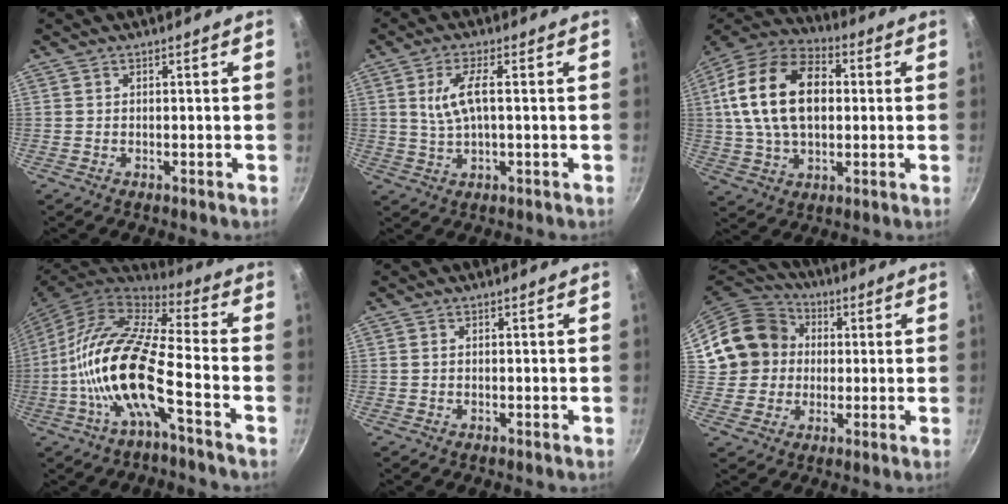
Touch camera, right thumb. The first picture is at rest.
{"total": 6.5, "force": [0.9, 2.0, 6.1], "torque": [-0.130, 0.005, 0.021]}
{"total": 21.0, "force": [2.8, 13.4, 15.9], "torque": [-0.270, 0.024, 0.037]}
{"total": 17.9, "force": [-5.6, 5.2, 16.2], "torque": [-0.309, 0.044, -0.127]}
{"total": 0.6, "force": [0.1, 0.4, 0.5], "torque": [-0.009, 0.002, 0.001]}
{"total": 14.4, "force": [2.3, 13.1, 5.4], "torque": [-0.074, 0.032, 0.038]}